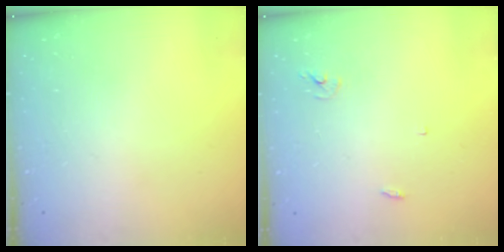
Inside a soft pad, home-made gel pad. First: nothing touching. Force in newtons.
{"total": 2.4, "press": 2.4, "slide": 0.2}